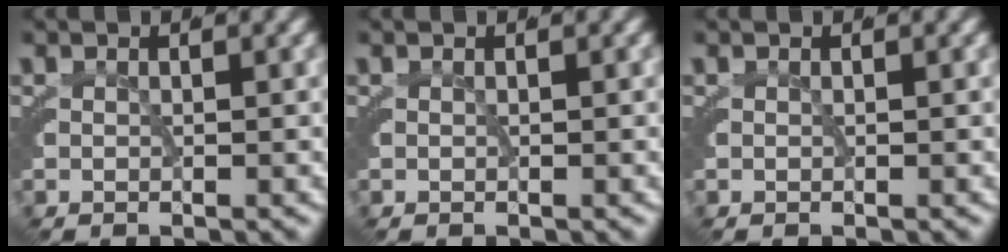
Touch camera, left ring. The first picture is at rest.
{"total": 0.0}
{"total": 0.0}